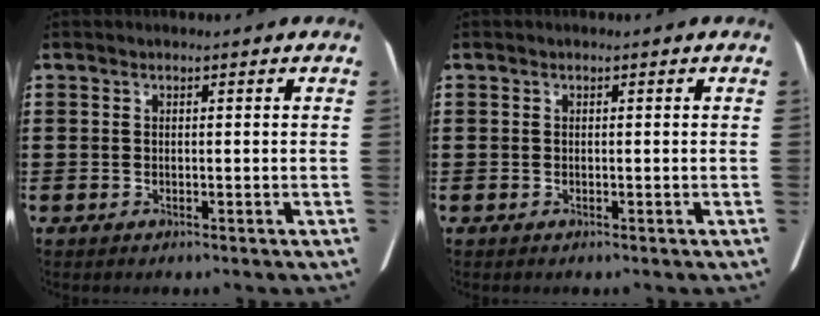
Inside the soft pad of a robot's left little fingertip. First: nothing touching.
{"total": 0.0}